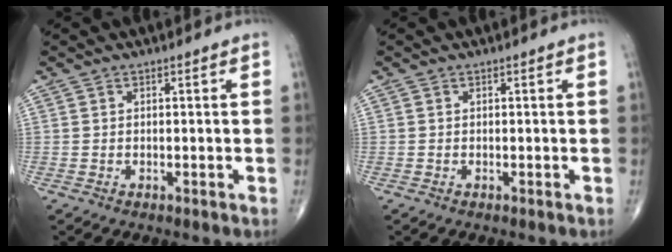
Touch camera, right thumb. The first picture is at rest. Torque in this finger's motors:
{"motor_torque": [0.08, 0.13, 0.09, -0.21, -0.03]}